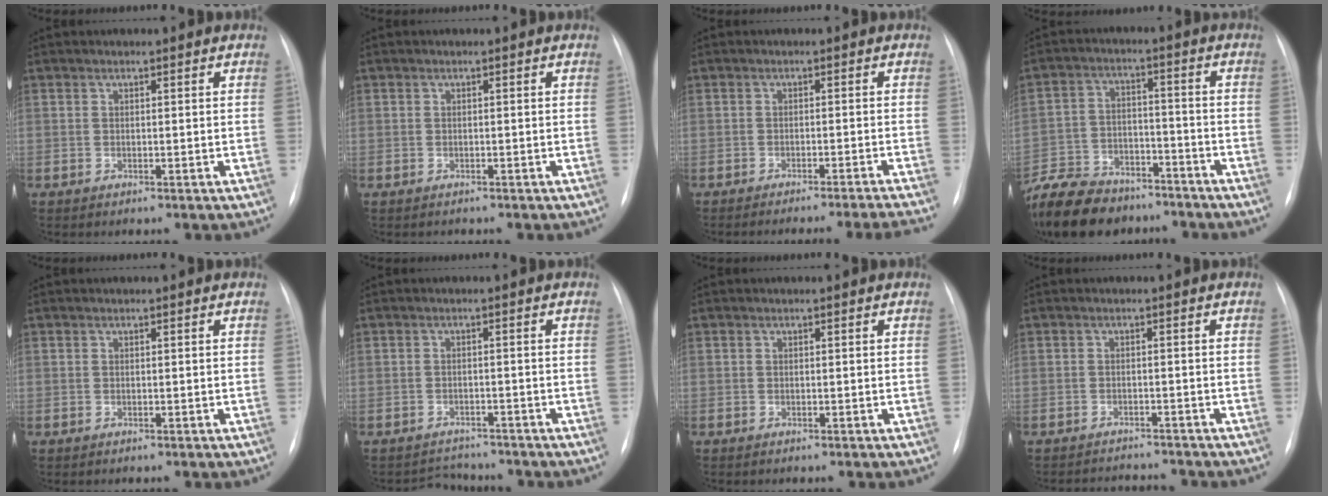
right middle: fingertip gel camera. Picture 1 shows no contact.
{"total": 1.1, "force": [-0.6, 0.9, -0.2], "torque": [-0.004, 0.006, -0.012]}
{"total": 10.4, "force": [-9.6, -2.5, 3.1], "torque": [-0.011, -0.018, -0.122]}
{"total": 17.1, "force": [-13.8, 7.3, 6.8], "torque": [-0.157, -0.001, -0.226]}
{"total": 0.0}
{"total": 3.5, "force": [-3.2, 1.1, -0.8], "torque": [0.008, 0.006, -0.046]}
{"total": 0.0}
{"total": 4.8, "force": [-4.8, 0.4, 0.2], "torque": [-0.001, 0.001, -0.069]}